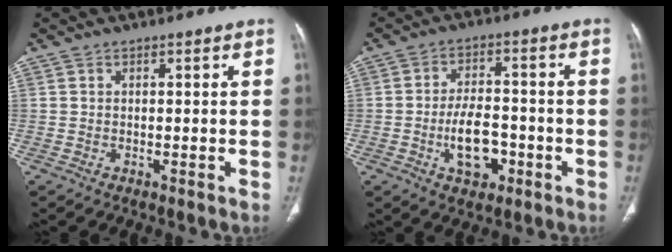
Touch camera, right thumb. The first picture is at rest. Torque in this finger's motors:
{"motor_torque": [4.35, 0.66, 1.08, -0.76, 0.36]}